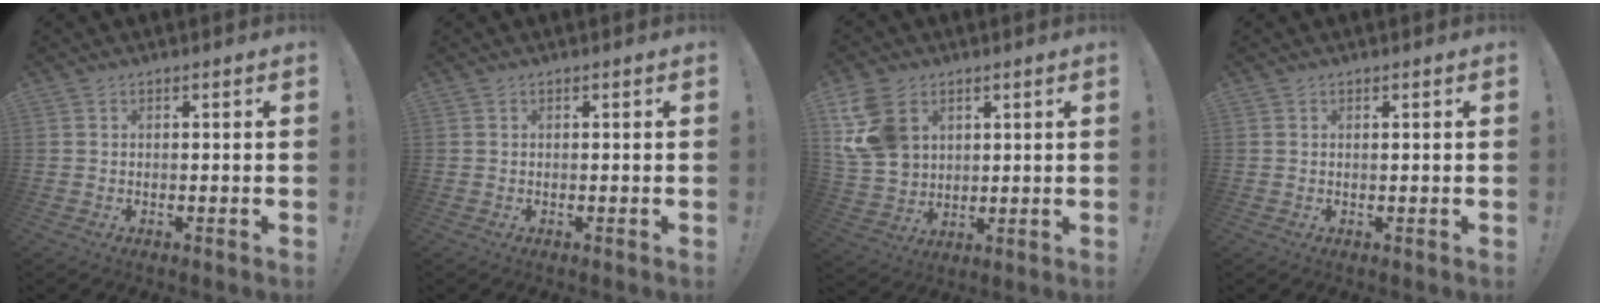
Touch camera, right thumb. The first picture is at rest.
{"total": 0.0}
{"total": 14.1, "force": [5.8, 10.2, 7.8], "torque": [-0.148, -0.019, 0.119]}
{"total": 0.5, "force": [0.3, -0.2, 0.4], "torque": [0.002, -0.004, 0.002]}